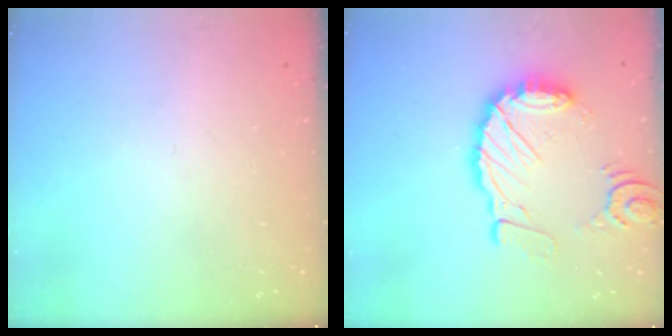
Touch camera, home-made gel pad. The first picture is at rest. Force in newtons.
{"total": 15.8, "press": 15.6, "slide": 1.9}